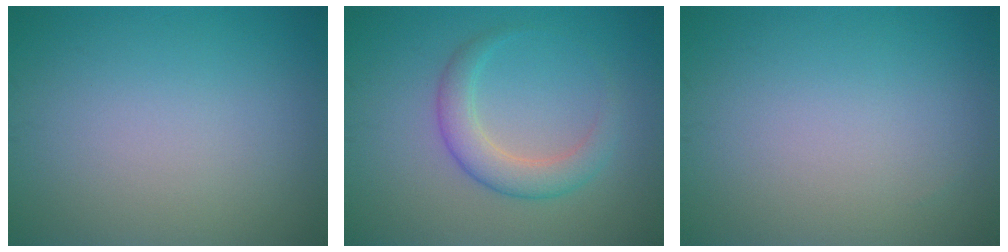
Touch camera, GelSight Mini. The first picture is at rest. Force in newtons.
{"total": 3.4, "press": 3.4, "slide": 0.2}
{"total": 0.0}